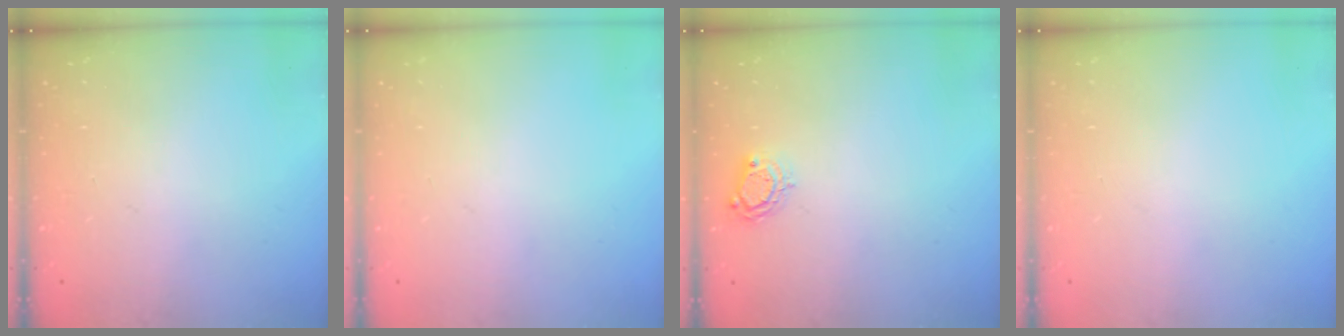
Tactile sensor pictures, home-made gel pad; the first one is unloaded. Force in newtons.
{"total": 0.0}
{"total": 5.3, "press": 5.2, "slide": 0.5}
{"total": 0.0}